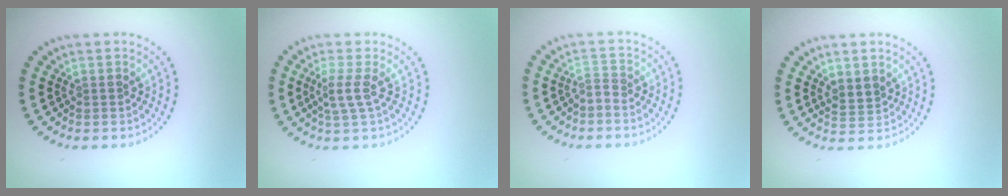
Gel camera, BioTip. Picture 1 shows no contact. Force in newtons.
{"total": 2.0, "press": 1.5, "slide": 1.3}
{"total": 1.1, "press": 0.3, "slide": 1.0}
{"total": 1.6, "press": 1.4, "slide": 0.8}